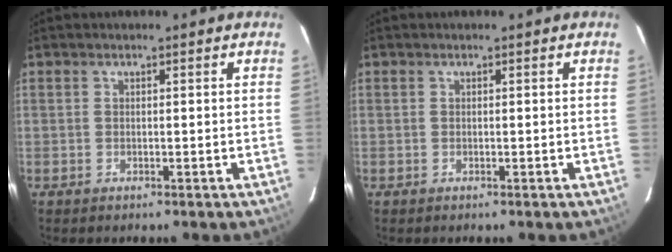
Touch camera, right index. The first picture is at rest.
{"total": 0.0}